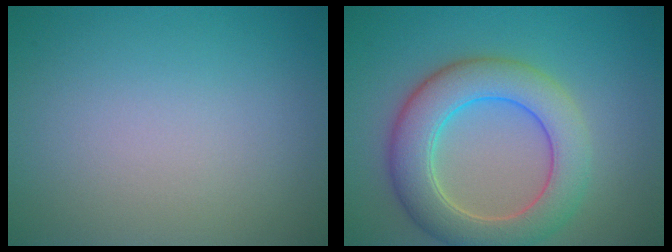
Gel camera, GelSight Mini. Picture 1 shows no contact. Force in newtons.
{"total": 7.2, "press": 7.2, "slide": 0.4}